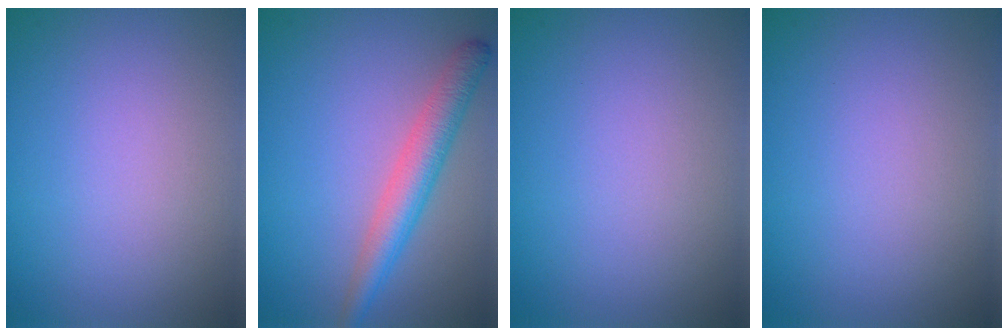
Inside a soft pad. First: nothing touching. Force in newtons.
{"total": 3.7, "press": 3.7, "slide": 0.1}
{"total": 0.0}
{"total": 0.0}